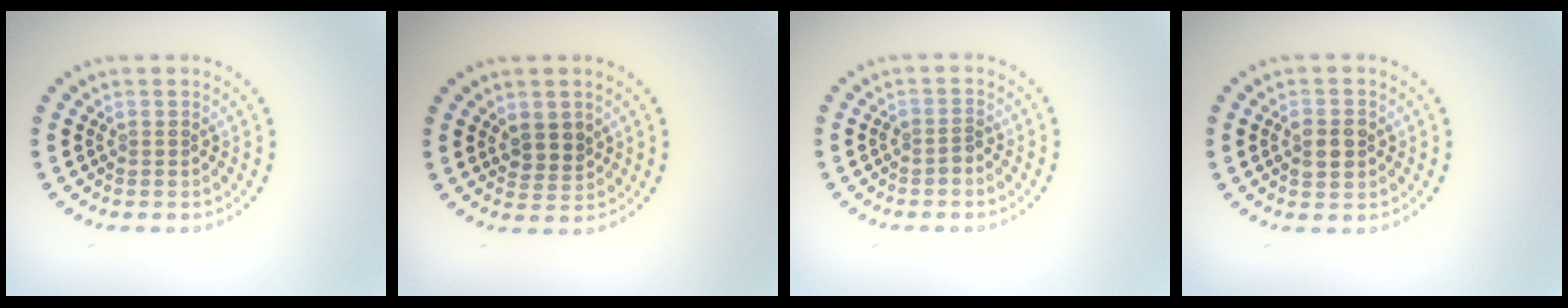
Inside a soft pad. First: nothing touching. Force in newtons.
{"total": 2.2, "press": 1.9, "slide": 1.0}
{"total": 1.1, "press": 0.8, "slide": 0.7}
{"total": 2.9, "press": 2.9, "slide": 0.2}